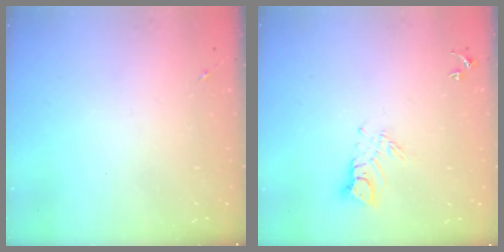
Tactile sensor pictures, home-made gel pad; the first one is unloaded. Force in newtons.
{"total": 6.7, "press": 6.7, "slide": 0.6}